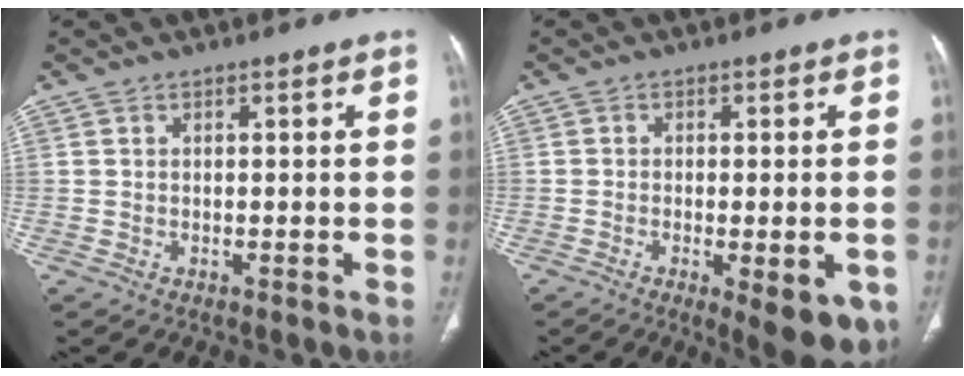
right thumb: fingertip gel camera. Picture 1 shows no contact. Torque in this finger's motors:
{"motor_torque": [-0.07, 0.36, 0.02, 0.04, 0.04]}